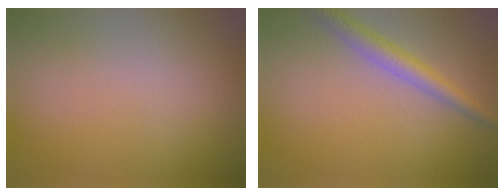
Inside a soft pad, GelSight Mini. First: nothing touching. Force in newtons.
{"total": 2.9, "press": 2.9, "slide": 0.2}